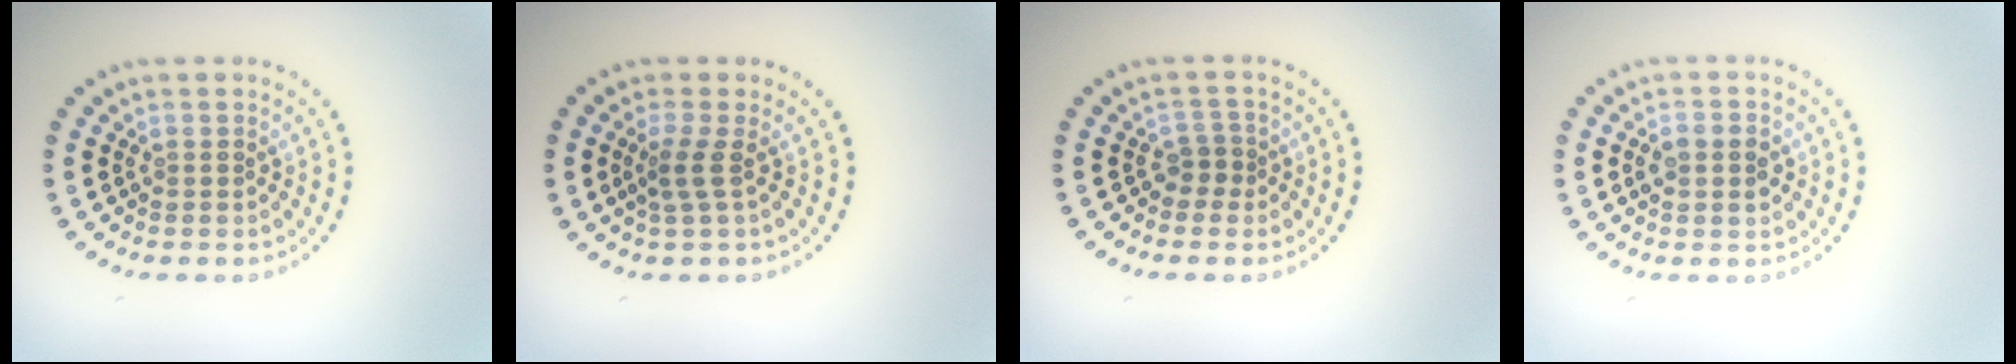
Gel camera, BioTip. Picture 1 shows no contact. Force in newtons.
{"total": 1.9, "press": 1.1, "slide": 1.5}
{"total": 1.4, "press": 1.1, "slide": 0.9}
{"total": 2.8, "press": 2.8, "slide": 0.1}